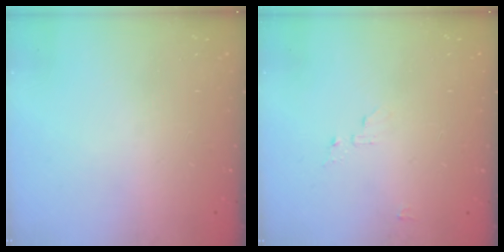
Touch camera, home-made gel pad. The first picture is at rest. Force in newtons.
{"total": 4.0, "press": 3.9, "slide": 0.3}